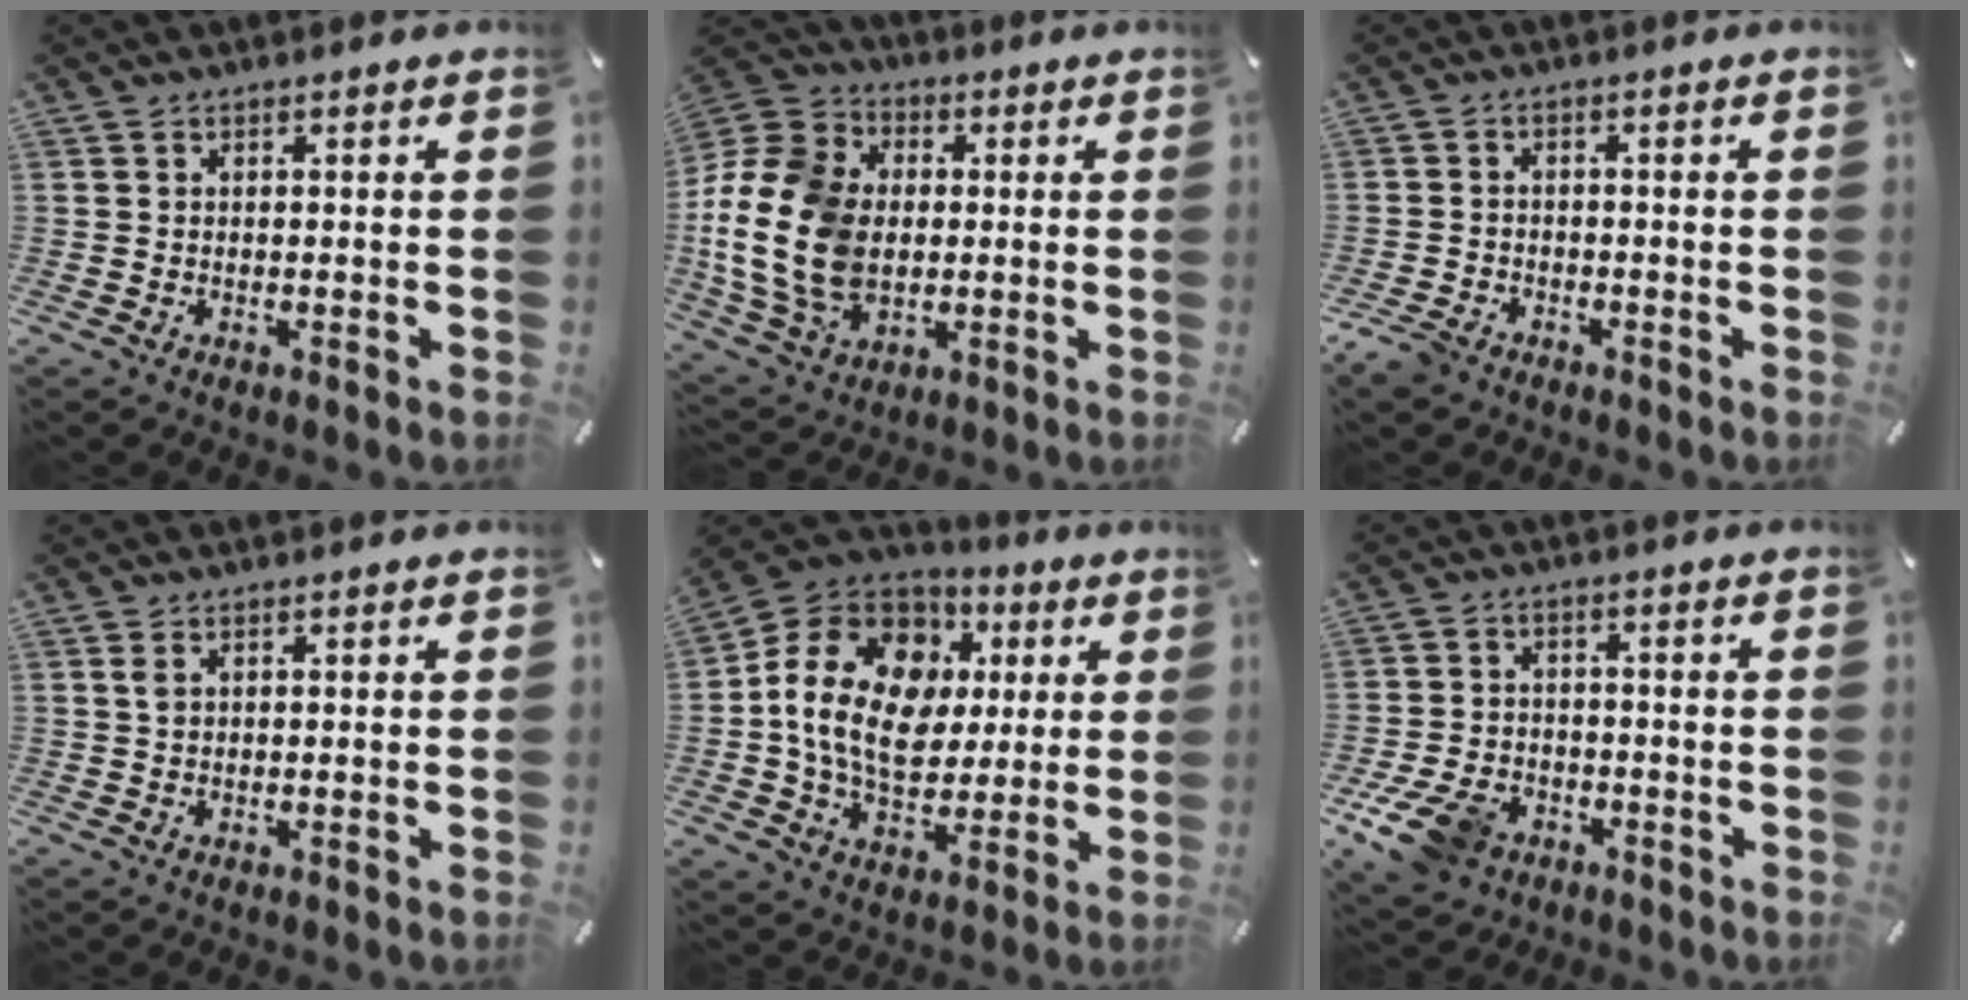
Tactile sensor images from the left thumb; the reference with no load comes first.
{"total": 19.5, "force": [-1.3, 15.1, 12.3], "torque": [-0.289, 0.012, -0.027]}
{"total": 3.6, "force": [-2.8, 1.9, 1.3], "torque": [-0.040, 0.008, -0.056]}
{"total": 1.2, "force": [0.4, 0.7, 0.9], "torque": [-0.019, 0.002, 0.007]}
{"total": 17.8, "force": [1.6, 14.1, 10.9], "torque": [-0.216, 0.007, 0.032]}
{"total": 9.9, "force": [-5.4, 6.6, 5.0], "torque": [-0.112, 0.024, -0.097]}